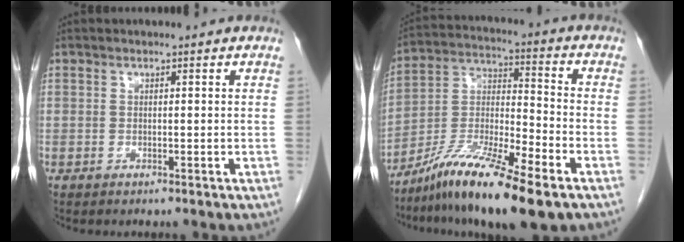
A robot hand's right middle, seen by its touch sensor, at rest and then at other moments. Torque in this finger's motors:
{"motor_torque": [1.20, -0.94, 0.70, 0.19]}